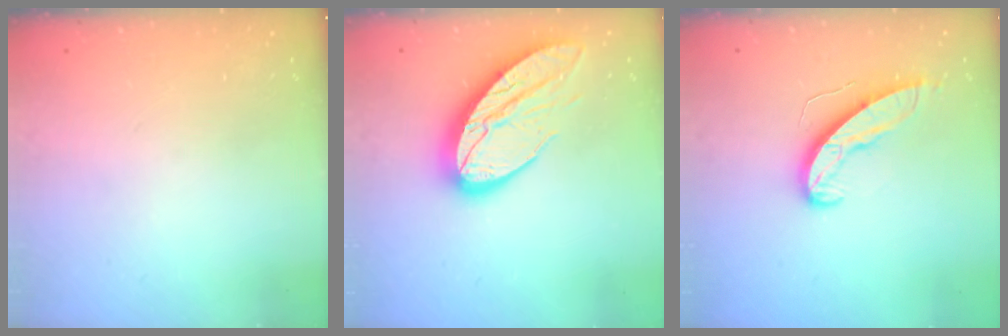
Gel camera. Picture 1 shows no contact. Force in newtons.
{"total": 14.3, "press": 14.2, "slide": 1.1}
{"total": 9.5, "press": 9.5, "slide": 0.3}